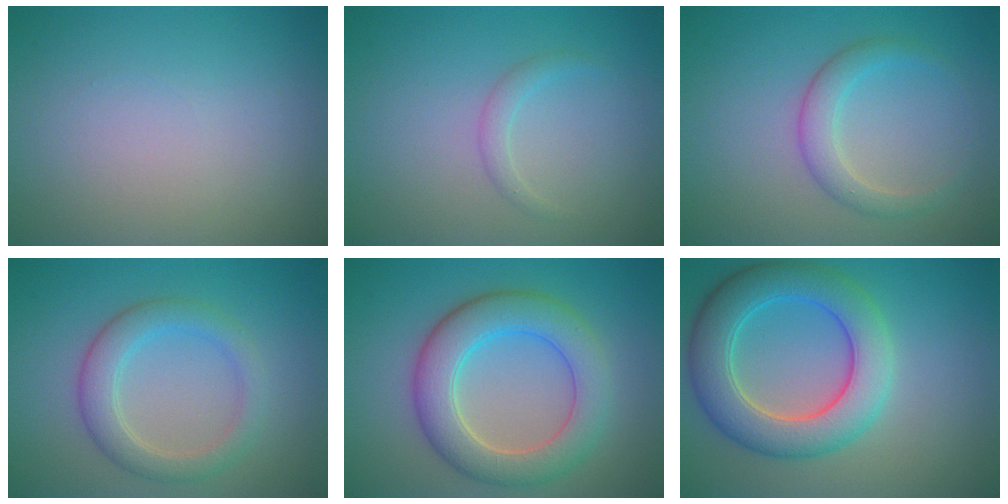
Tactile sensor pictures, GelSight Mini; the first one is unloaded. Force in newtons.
{"total": 1.2, "press": 1.2, "slide": 0.1}
{"total": 2.6, "press": 2.6, "slide": 0.1}
{"total": 3.6, "press": 3.6, "slide": 0.1}
{"total": 6.6, "press": 6.6, "slide": 0.4}
{"total": 7.4, "press": 7.4, "slide": 0.4}